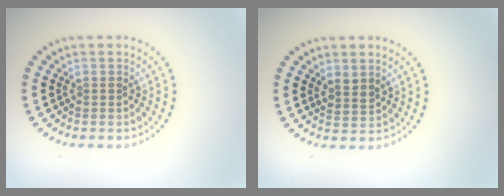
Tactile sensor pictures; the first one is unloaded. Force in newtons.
{"total": 1.5, "press": 1.3, "slide": 0.8}